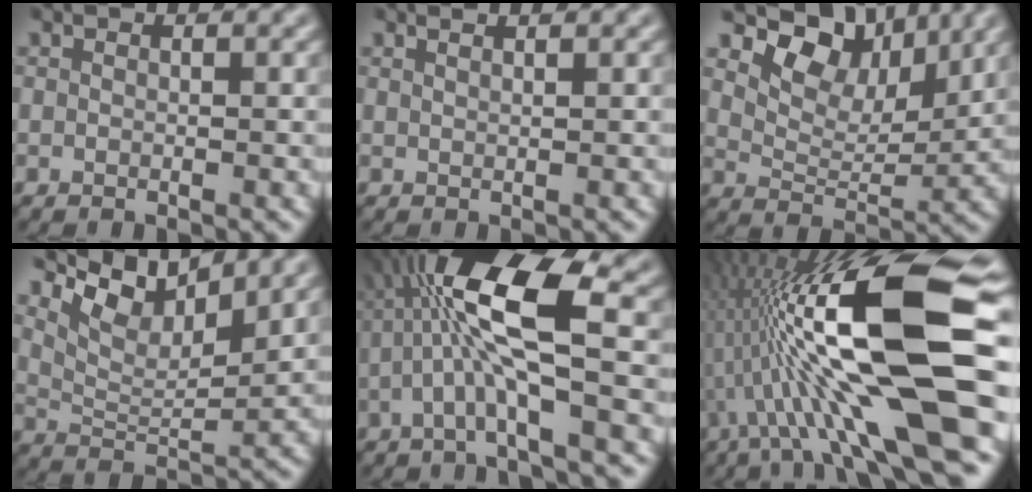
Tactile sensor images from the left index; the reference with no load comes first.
{"total": 1.9, "force": [1.3, 0.8, 1.1], "torque": [0.009, 0.003, -0.007]}
{"total": 7.1, "force": [4.7, 3.8, 3.7], "torque": [-0.058, 0.001, 0.074]}
{"total": 6.2, "force": [4.9, 1.9, 3.5], "torque": [-0.069, 0.010, 0.090]}
{"total": 8.6, "force": [-0.6, 1.7, 8.4], "torque": [-0.162, 0.028, -0.012]}
{"total": 16.9, "force": [-0.9, 3.6, 16.5], "torque": [-0.288, 0.034, -0.014]}